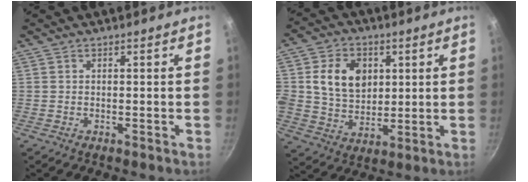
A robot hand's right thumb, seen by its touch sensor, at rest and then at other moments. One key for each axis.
{"total": 12.5, "fx": 2.8, "fy": 9.7, "fz": 7.4, "tx": -0.107, "ty": -0.006, "tz": 0.048}